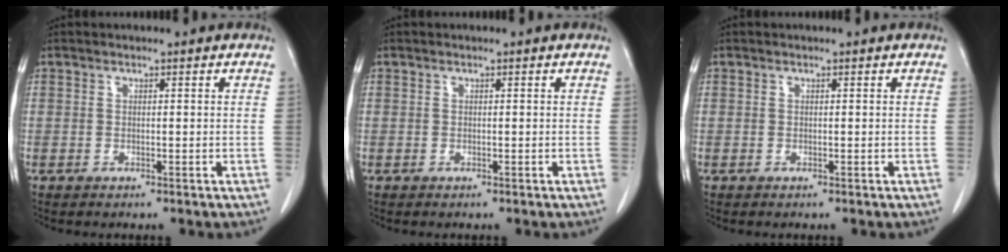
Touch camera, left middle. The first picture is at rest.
{"total": 0.0}
{"total": 0.0}